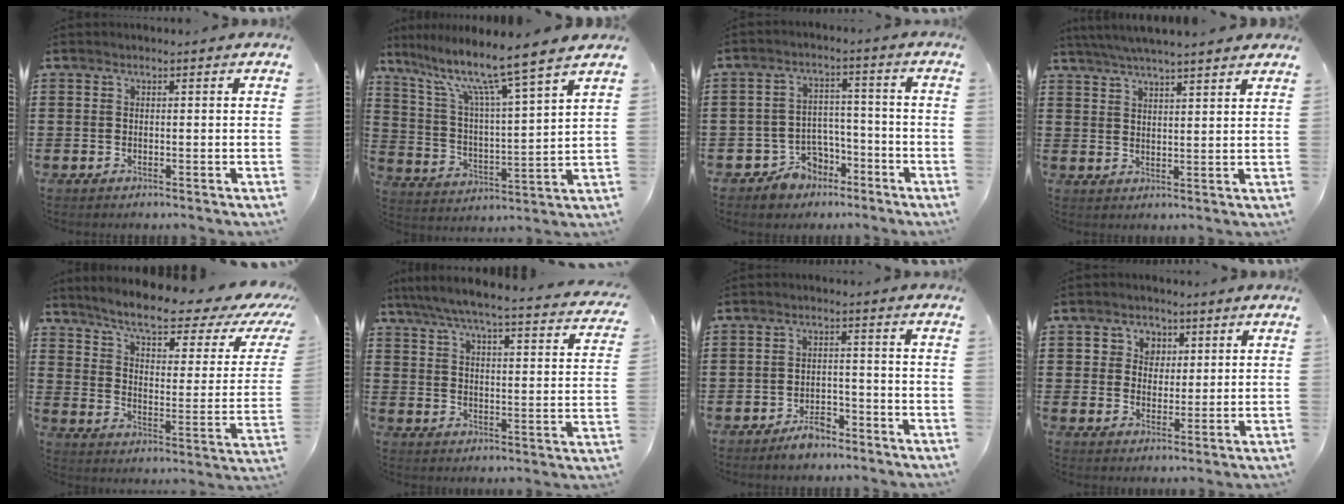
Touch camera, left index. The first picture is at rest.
{"total": 10.0, "force": [8.1, -0.7, 5.8], "torque": [-0.144, -0.056, 0.128]}
{"total": 5.2, "force": [-3.9, 3.4, 0.7], "torque": [-0.029, 0.013, -0.078]}
{"total": 4.6, "force": [4.3, -0.2, 1.7], "torque": [-0.045, -0.013, 0.076]}
{"total": 8.5, "force": [6.6, 1.0, 5.3], "torque": [-0.110, -0.042, 0.106]}
{"total": 5.5, "force": [4.7, -0.2, 2.8], "torque": [-0.075, -0.035, 0.073]}
{"total": 3.8, "force": [-3.2, 1.4, 1.3], "torque": [-0.023, 0.012, -0.063]}
{"total": 3.7, "force": [1.6, 3.3, 0.5], "torque": [-0.021, 0.011, 0.025]}